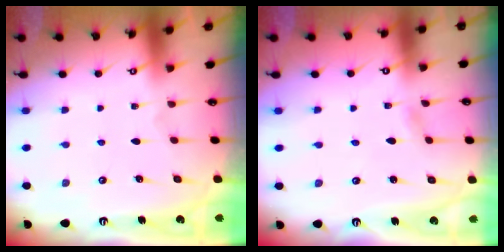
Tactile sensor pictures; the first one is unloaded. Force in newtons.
{"total": 1.8, "press": 1.8, "slide": 0.2}